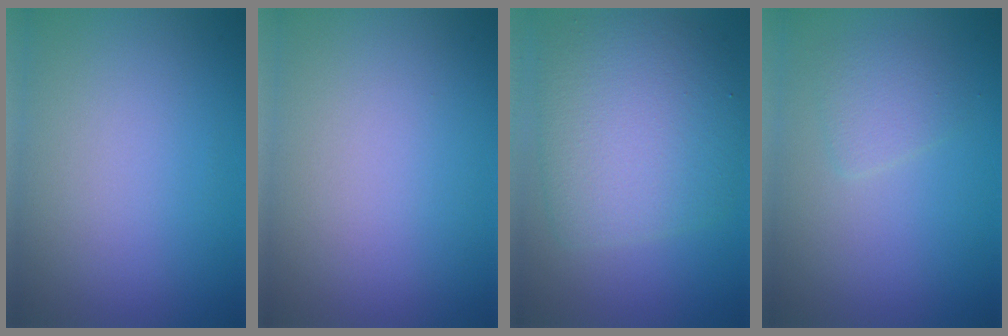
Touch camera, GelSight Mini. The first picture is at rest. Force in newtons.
{"total": 0.0}
{"total": 7.5, "press": 7.5, "slide": 0.1}
{"total": 1.8, "press": 1.8, "slide": 0.1}